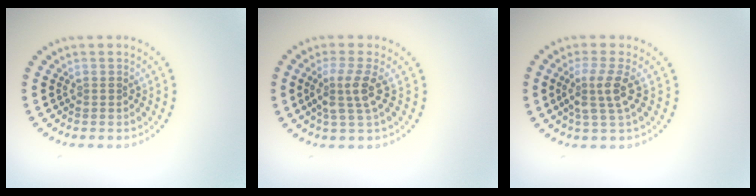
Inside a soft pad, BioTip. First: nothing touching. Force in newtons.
{"total": 2.9, "press": 2.2, "slide": 1.8}
{"total": 2.9, "press": 2.2, "slide": 1.8}